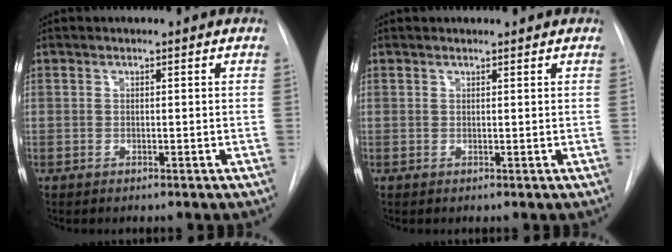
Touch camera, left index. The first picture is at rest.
{"total": 2.7, "force": [2.6, 0.3, 0.8], "torque": [-0.011, 0.022, 0.033]}